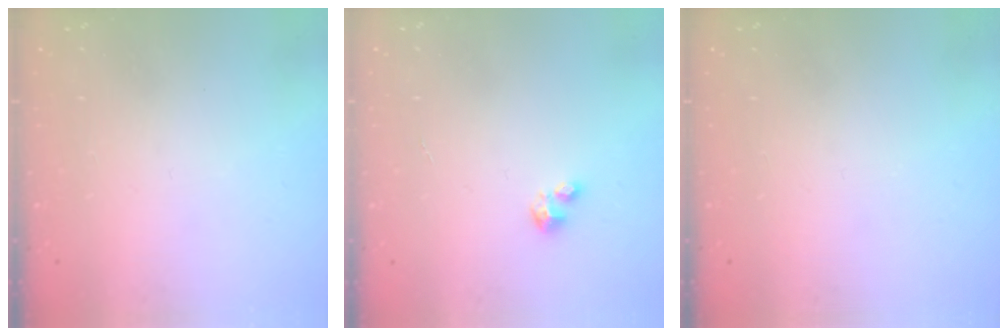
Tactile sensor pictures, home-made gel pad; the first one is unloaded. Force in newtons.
{"total": 2.0, "press": 2.0, "slide": 0.2}
{"total": 0.0}